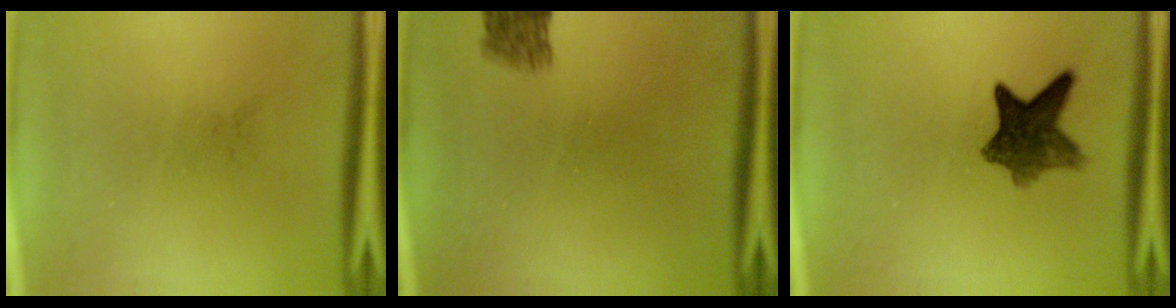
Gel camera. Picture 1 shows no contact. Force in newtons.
{"total": 2.9}
{"total": 7.7}